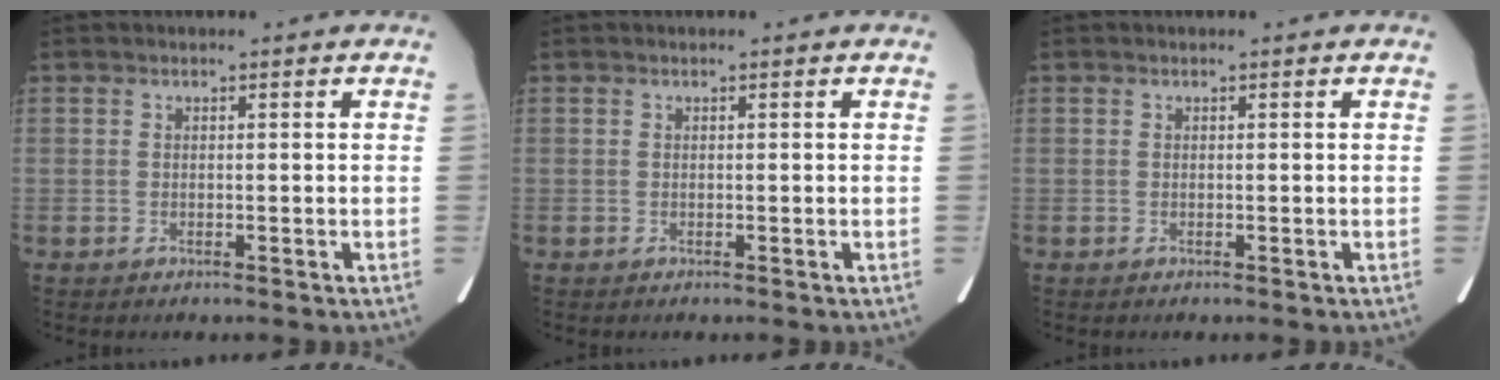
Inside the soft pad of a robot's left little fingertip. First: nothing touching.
{"total": 0.0}
{"total": 0.0}